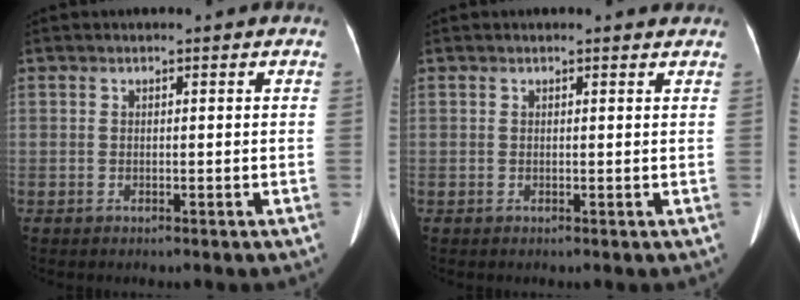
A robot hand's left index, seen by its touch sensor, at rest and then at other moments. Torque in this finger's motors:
{"motor_torque": [-0.11, -0.08, 0.01, 0.00]}